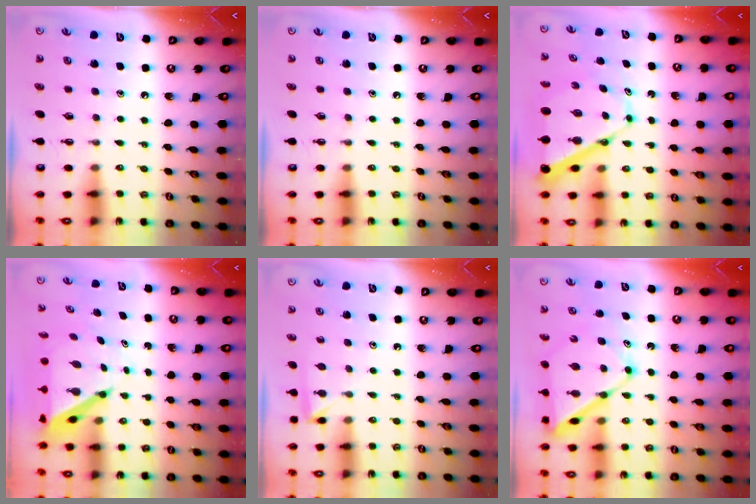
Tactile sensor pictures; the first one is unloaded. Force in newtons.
{"total": 0.0}
{"total": 10.2, "press": 10.2, "slide": 1.0}
{"total": 6.8, "press": 6.8, "slide": 0.5}
{"total": 2.9, "press": 2.9, "slide": 0.3}
{"total": 12.5, "press": 12.5, "slide": 1.1}